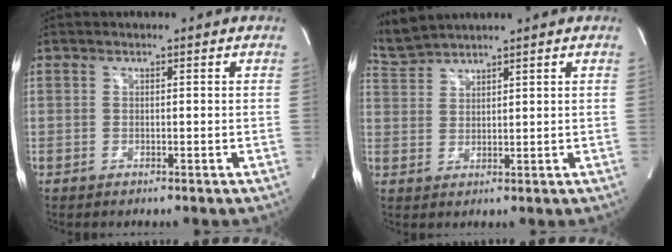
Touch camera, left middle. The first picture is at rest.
{"total": 4.5, "force": [4.5, -0.4, 0.1], "torque": [-0.020, 0.016, 0.099]}